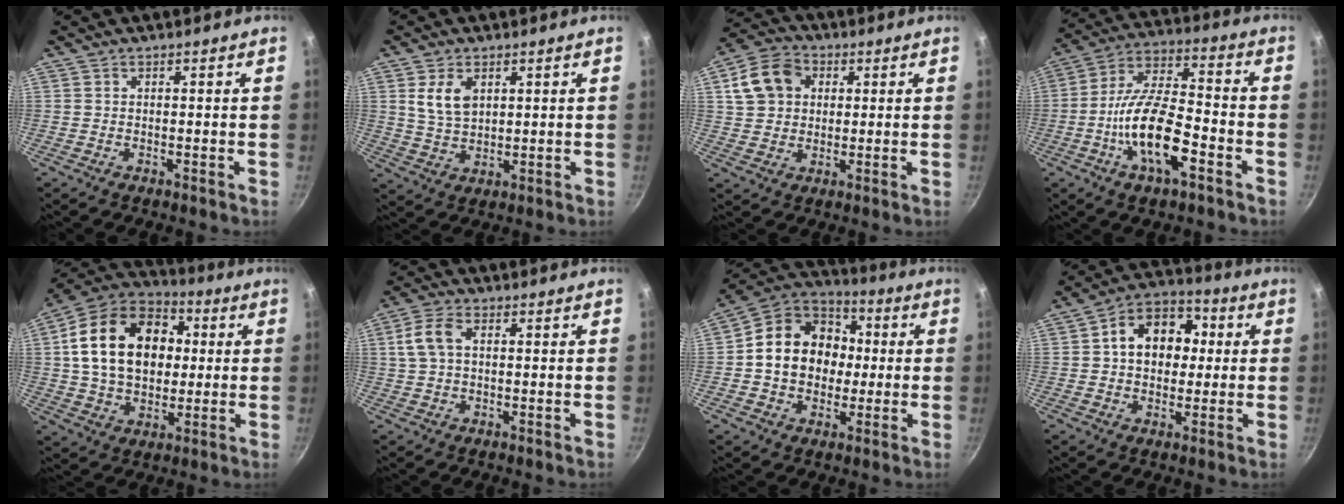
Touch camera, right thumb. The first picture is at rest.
{"total": 6.4, "force": [2.3, 3.9, 4.5], "torque": [-0.075, -0.012, 0.049]}
{"total": 10.7, "force": [3.0, 8.5, 5.7], "torque": [-0.081, 0.014, 0.044]}
{"total": 15.7, "force": [-5.7, 6.0, 13.3], "torque": [-0.236, 0.037, -0.114]}
{"total": 22.2, "force": [3.3, 16.0, 15.1], "torque": [-0.232, 0.024, 0.049]}
{"total": 5.8, "force": [1.1, 3.5, 4.5], "torque": [-0.095, 0.014, 0.017]}
{"total": 16.8, "force": [0.5, 13.8, 9.6], "torque": [-0.125, 0.031, -0.006]}
{"total": 12.8, "force": [1.6, 9.6, 8.3], "torque": [-0.085, 0.025, 0.008]}